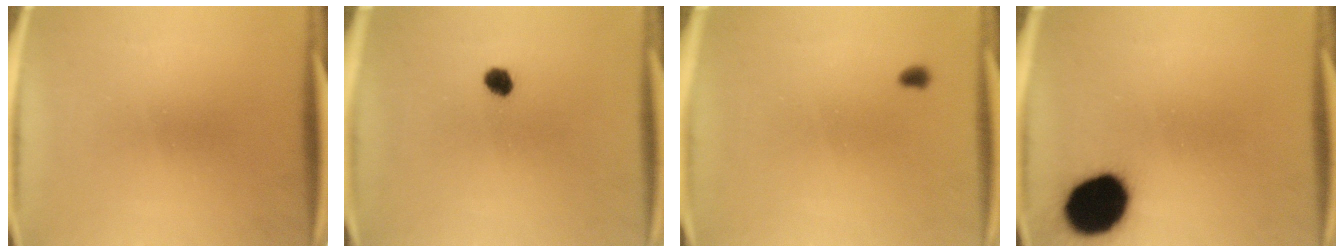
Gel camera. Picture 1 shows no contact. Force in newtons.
{"total": 2.5}
{"total": 1.0}
{"total": 16.5}